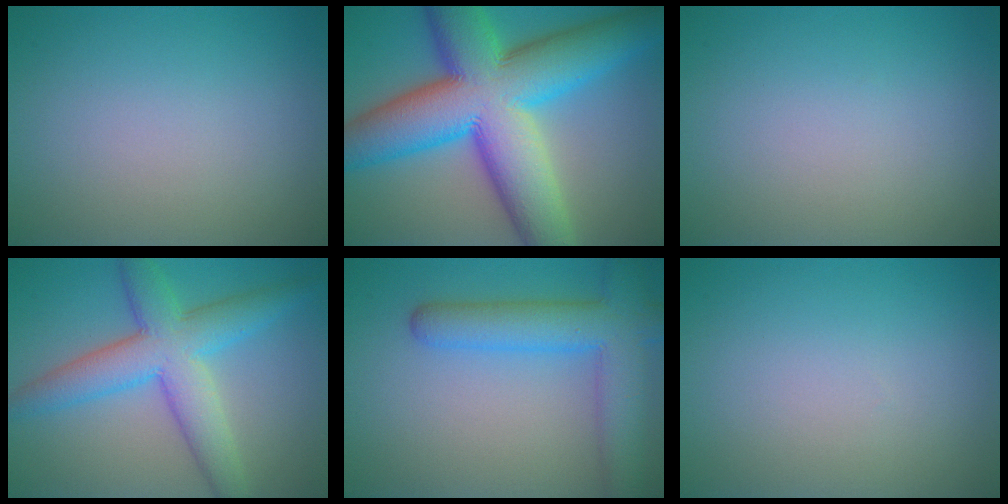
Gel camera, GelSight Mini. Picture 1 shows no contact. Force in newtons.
{"total": 16.3, "press": 16.3, "slide": 0.1}
{"total": 0.0}
{"total": 7.1, "press": 7.1, "slide": 0.2}
{"total": 6.8, "press": 6.8, "slide": 0.4}
{"total": 0.0}